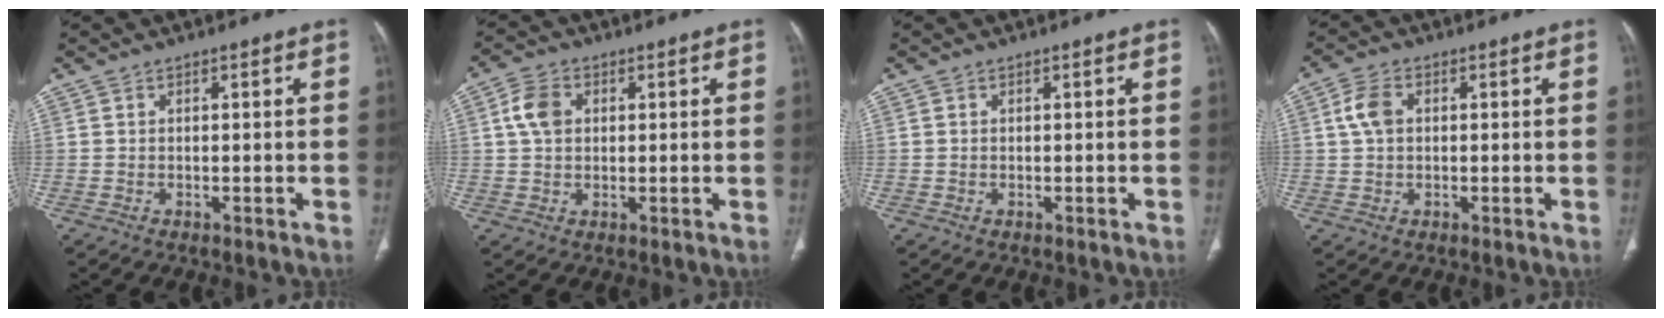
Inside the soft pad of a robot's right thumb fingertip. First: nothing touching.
{"total": 5.5, "force": [1.2, 4.0, 3.5], "torque": [-0.064, 0.006, 0.021]}
{"total": 0.0}
{"total": 4.7, "force": [0.8, 3.3, 3.3], "torque": [-0.068, 0.009, 0.012]}